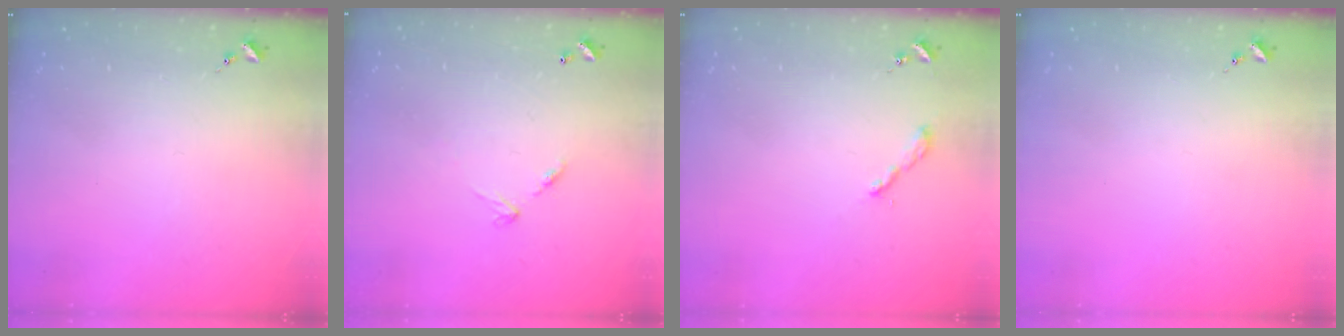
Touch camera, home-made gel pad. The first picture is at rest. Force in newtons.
{"total": 6.0, "press": 6.0, "slide": 0.5}
{"total": 2.2, "press": 2.2, "slide": 0.2}
{"total": 0.0}